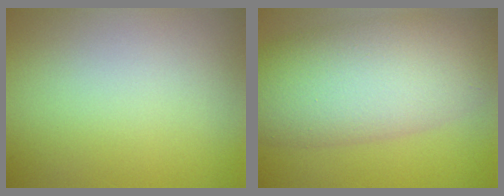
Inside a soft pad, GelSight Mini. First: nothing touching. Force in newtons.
{"total": 9.9, "press": 9.9, "slide": 0.4}